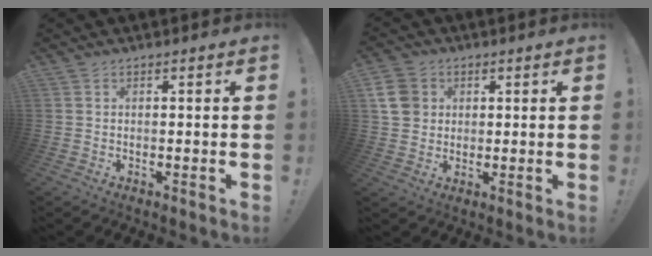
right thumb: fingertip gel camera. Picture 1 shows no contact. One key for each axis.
{"total": 8.1, "fx": 2.1, "fy": 7.2, "fz": 3.2, "tx": -0.058, "ty": -0.002, "tz": 0.044}